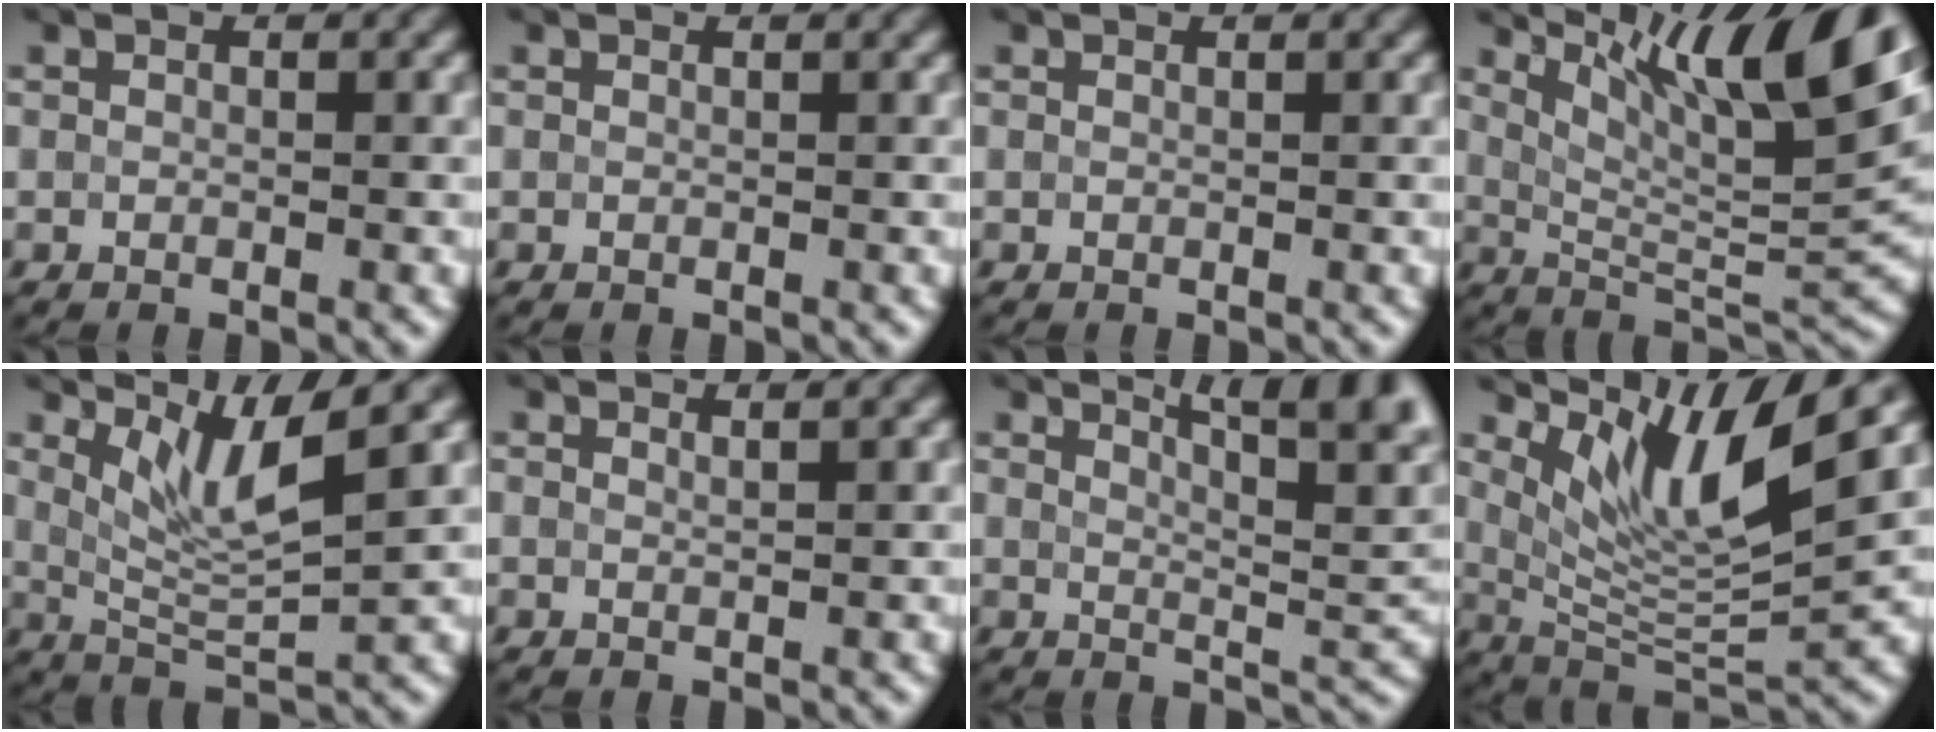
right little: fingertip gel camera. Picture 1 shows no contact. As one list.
[{"total": 0.0}, {"total": 0.0}, {"total": 12.5, "force": [6.8, 3.4, 10.0], "torque": [-0.143, 0.007, 0.115]}, {"total": 5.1, "force": [2.8, 0.9, 4.2], "torque": [-0.078, -0.010, 0.055]}, {"total": 1.5, "force": [1.3, 0.5, 0.6], "torque": [0.004, 0.009, 0.001]}, {"total": 8.5, "force": [5.1, 2.4, 6.4], "torque": [-0.054, 0.022, 0.066]}, {"total": 8.4, "force": [4.6, 2.0, 6.8], "torque": [-0.119, -0.017, 0.091]}]